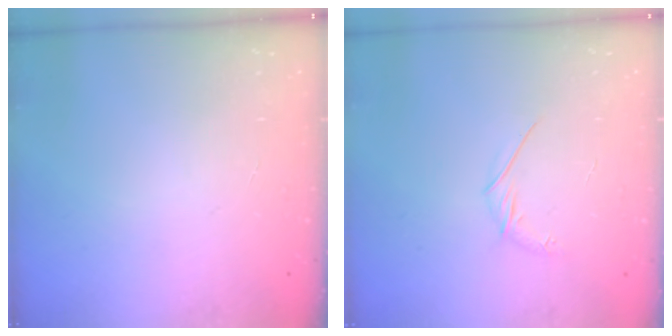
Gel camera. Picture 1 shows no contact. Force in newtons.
{"total": 3.3, "press": 3.2, "slide": 0.7}